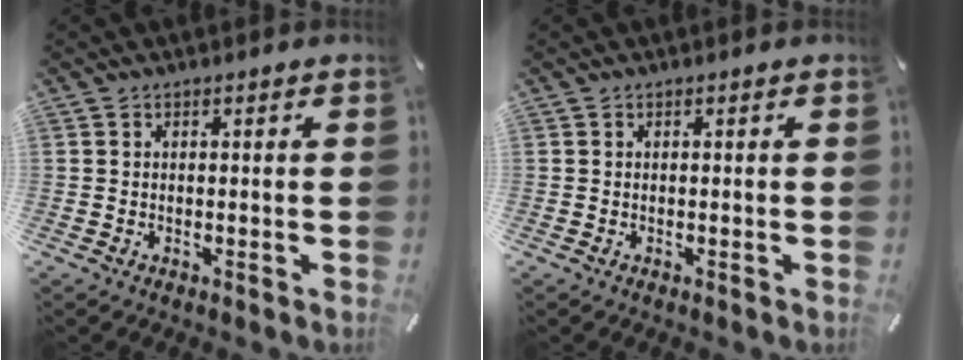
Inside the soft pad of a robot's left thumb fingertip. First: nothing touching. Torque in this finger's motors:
{"motor_torque": [-0.02, 0.01, -0.02, 0.01, 0.00]}